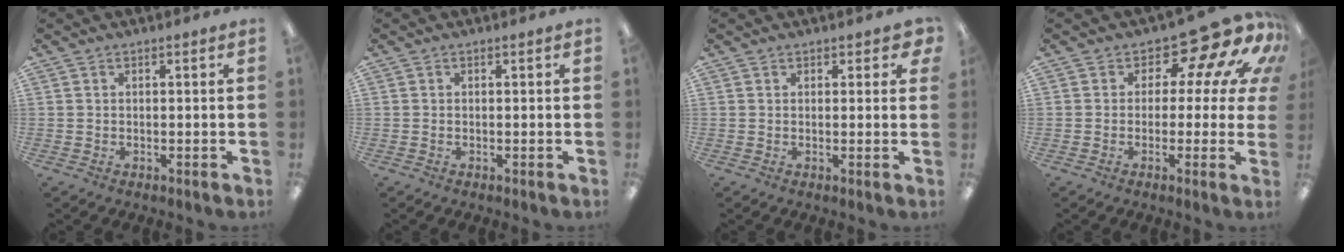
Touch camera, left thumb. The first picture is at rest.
{"total": 0.0}
{"total": 2.2, "force": [1.5, 1.3, 1.0], "torque": [-0.006, -0.003, 0.025]}
{"total": 12.3, "force": [6.8, 5.9, 8.5], "torque": [-0.125, -0.047, 0.112]}